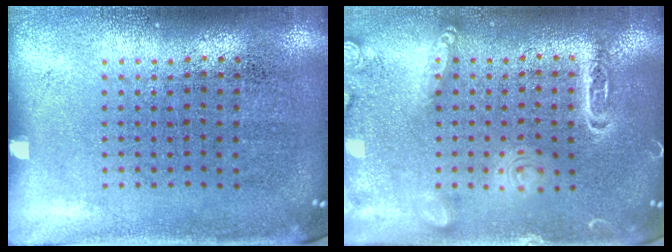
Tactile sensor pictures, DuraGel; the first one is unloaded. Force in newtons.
{"total": 1.8, "press": 1.8, "slide": 0.1}